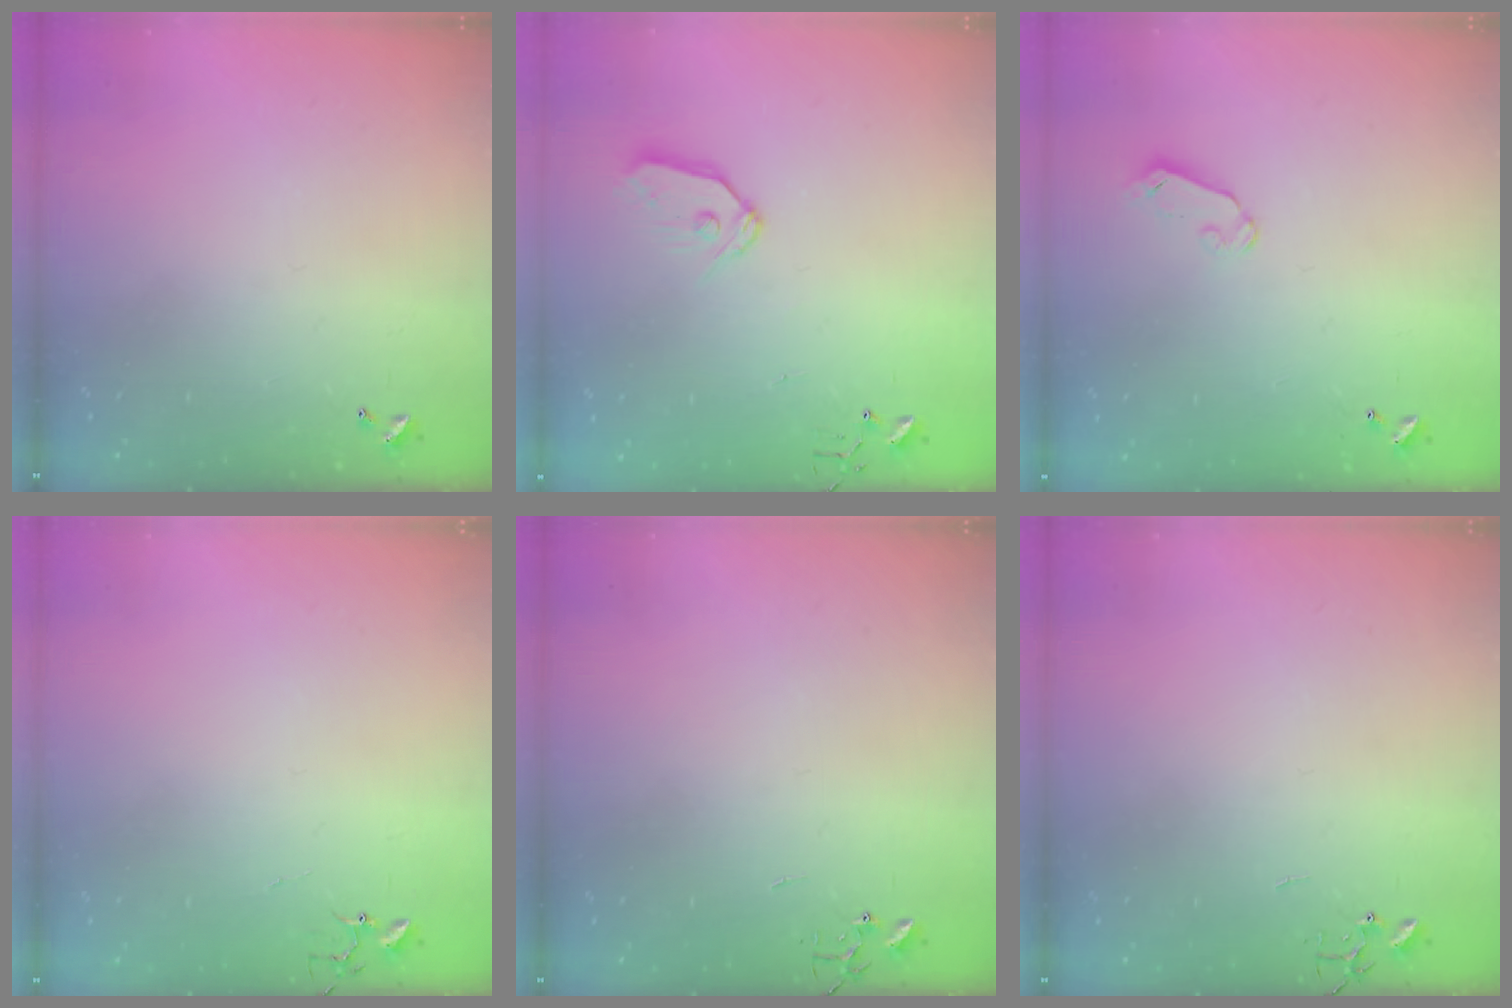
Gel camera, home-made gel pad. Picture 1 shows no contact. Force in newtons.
{"total": 8.4, "press": 8.4, "slide": 0.5}
{"total": 4.0, "press": 4.0, "slide": 0.4}
{"total": 4.0, "press": 4.0, "slide": 0.3}
{"total": 0.0}
{"total": 0.0}